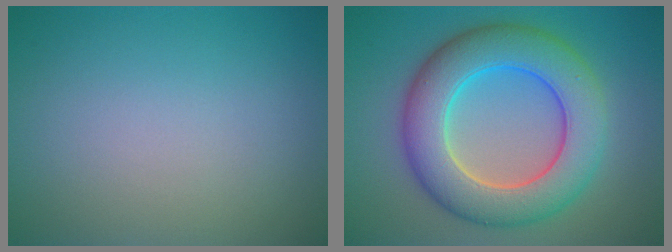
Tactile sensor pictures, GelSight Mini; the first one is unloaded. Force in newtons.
{"total": 9.3, "press": 9.3, "slide": 0.3}